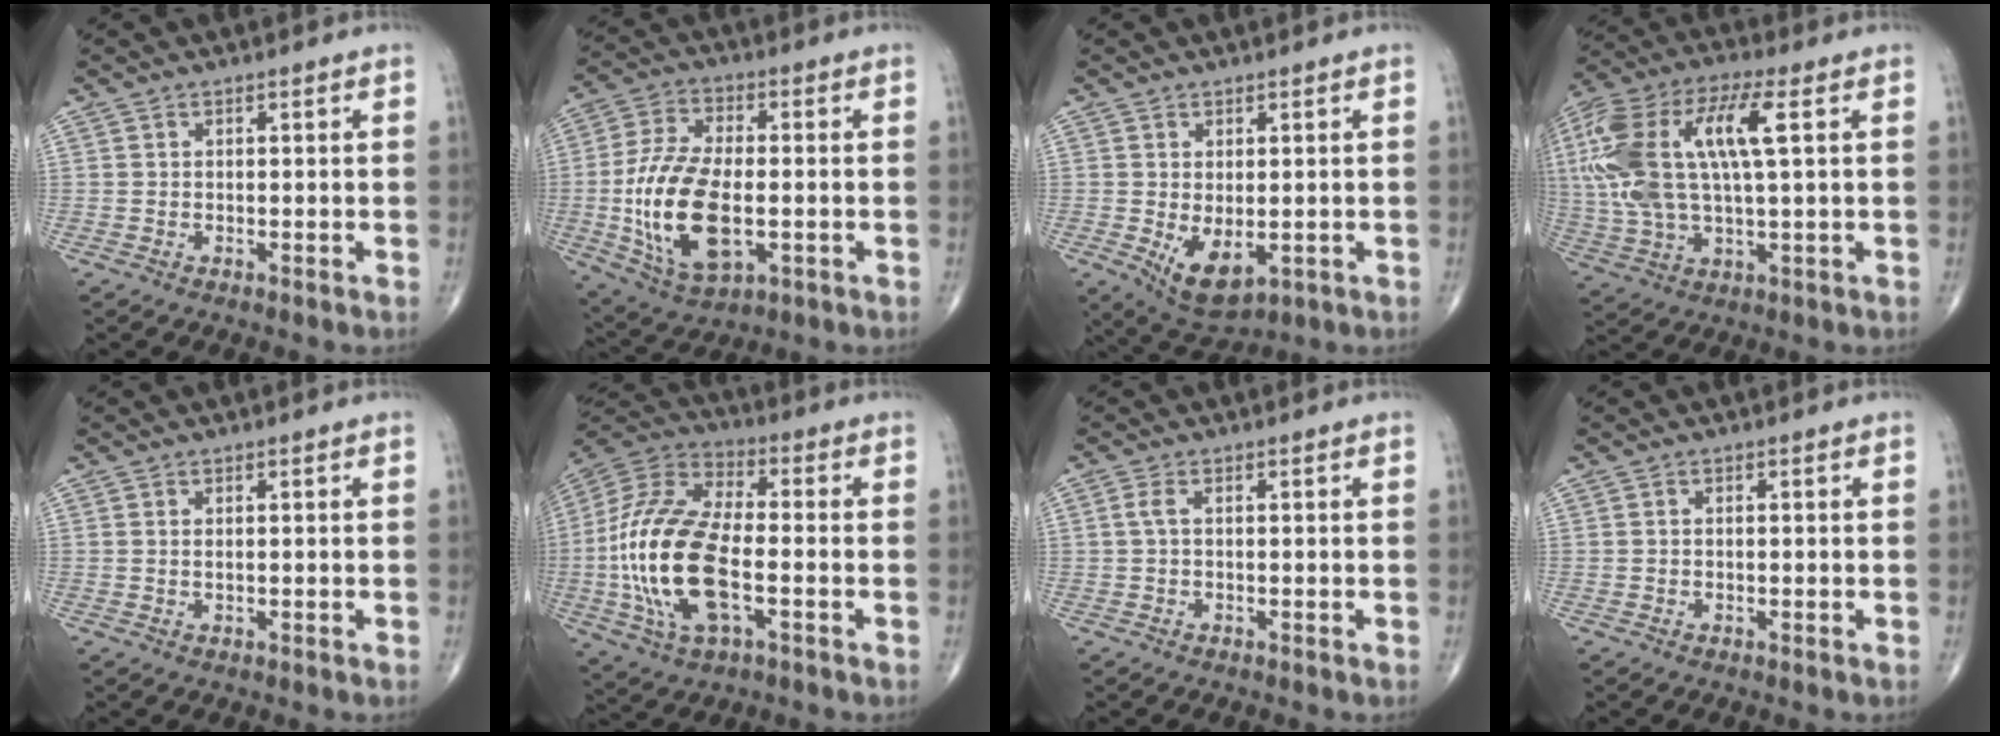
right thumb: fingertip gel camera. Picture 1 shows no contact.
{"total": 18.2, "force": [-2.6, 9.2, 15.4], "torque": [-0.305, 0.002, -0.038]}
{"total": 7.4, "force": [-1.3, 4.1, 6.1], "torque": [-0.089, -0.015, -0.003]}
{"total": 21.6, "force": [4.3, 8.0, 19.6], "torque": [-0.442, 0.023, 0.076]}
{"total": 0.6, "force": [0.2, 0.2, 0.5], "torque": [-0.015, 0.000, 0.005]}
{"total": 22.3, "force": [-3.9, 10.4, 19.4], "torque": [-0.420, 0.015, -0.069]}
{"total": 1.6, "force": [0.1, 0.6, 1.4], "torque": [-0.036, 0.004, 0.000]}
{"total": 0.0}